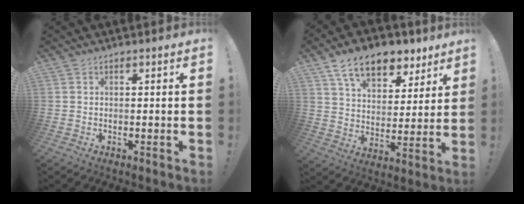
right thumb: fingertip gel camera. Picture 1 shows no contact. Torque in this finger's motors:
{"motor_torque": [1.18, 2.59, 0.40, 0.05, 0.33]}